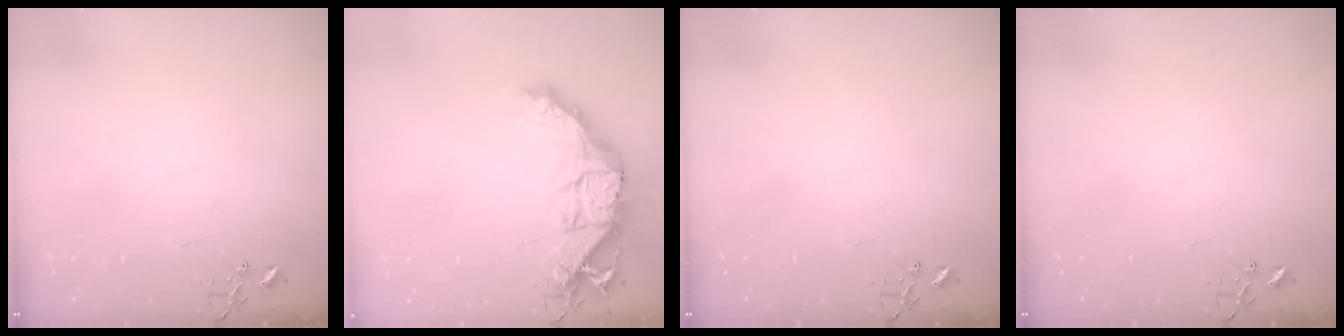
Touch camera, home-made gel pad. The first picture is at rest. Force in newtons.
{"total": 18.1, "press": 18.0, "slide": 2.0}
{"total": 0.0}
{"total": 0.0}